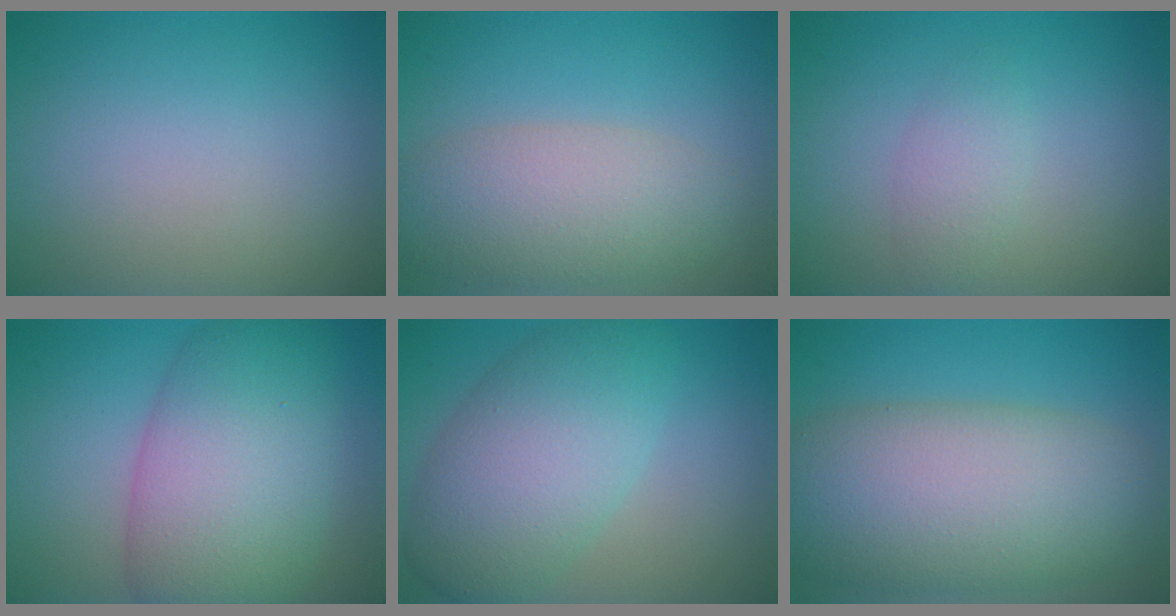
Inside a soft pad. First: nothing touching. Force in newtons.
{"total": 5.9, "press": 5.9, "slide": 0.4}
{"total": 2.3, "press": 2.3, "slide": 0.0}
{"total": 10.1, "press": 10.1, "slide": 0.5}
{"total": 7.7, "press": 7.7, "slide": 0.3}
{"total": 11.6, "press": 11.6, "slide": 0.9}